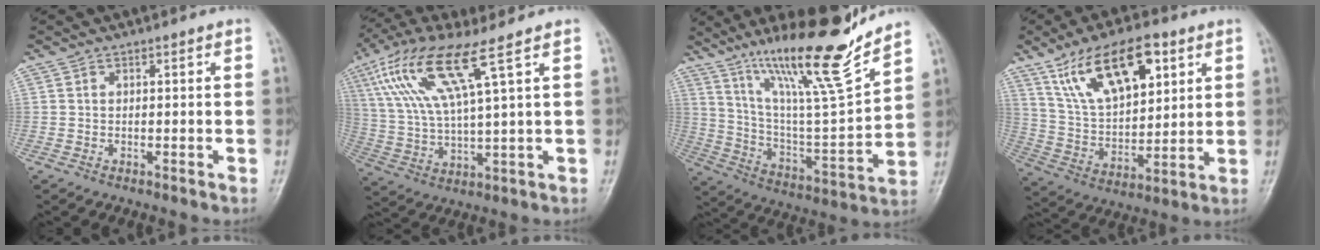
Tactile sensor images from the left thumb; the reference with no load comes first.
{"total": 13.9, "force": [6.6, 2.1, 12.0], "torque": [-0.272, -0.009, 0.132]}
{"total": 21.5, "force": [15.7, 2.3, 14.6], "torque": [-0.214, -0.084, 0.275]}
{"total": 17.5, "force": [9.0, 8.3, 12.5], "torque": [-0.180, -0.027, 0.170]}